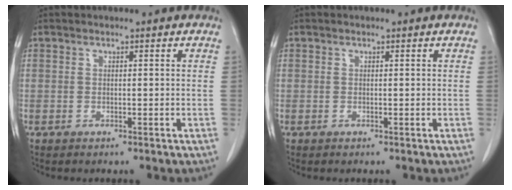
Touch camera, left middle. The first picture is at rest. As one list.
[{"total": 0.0}]